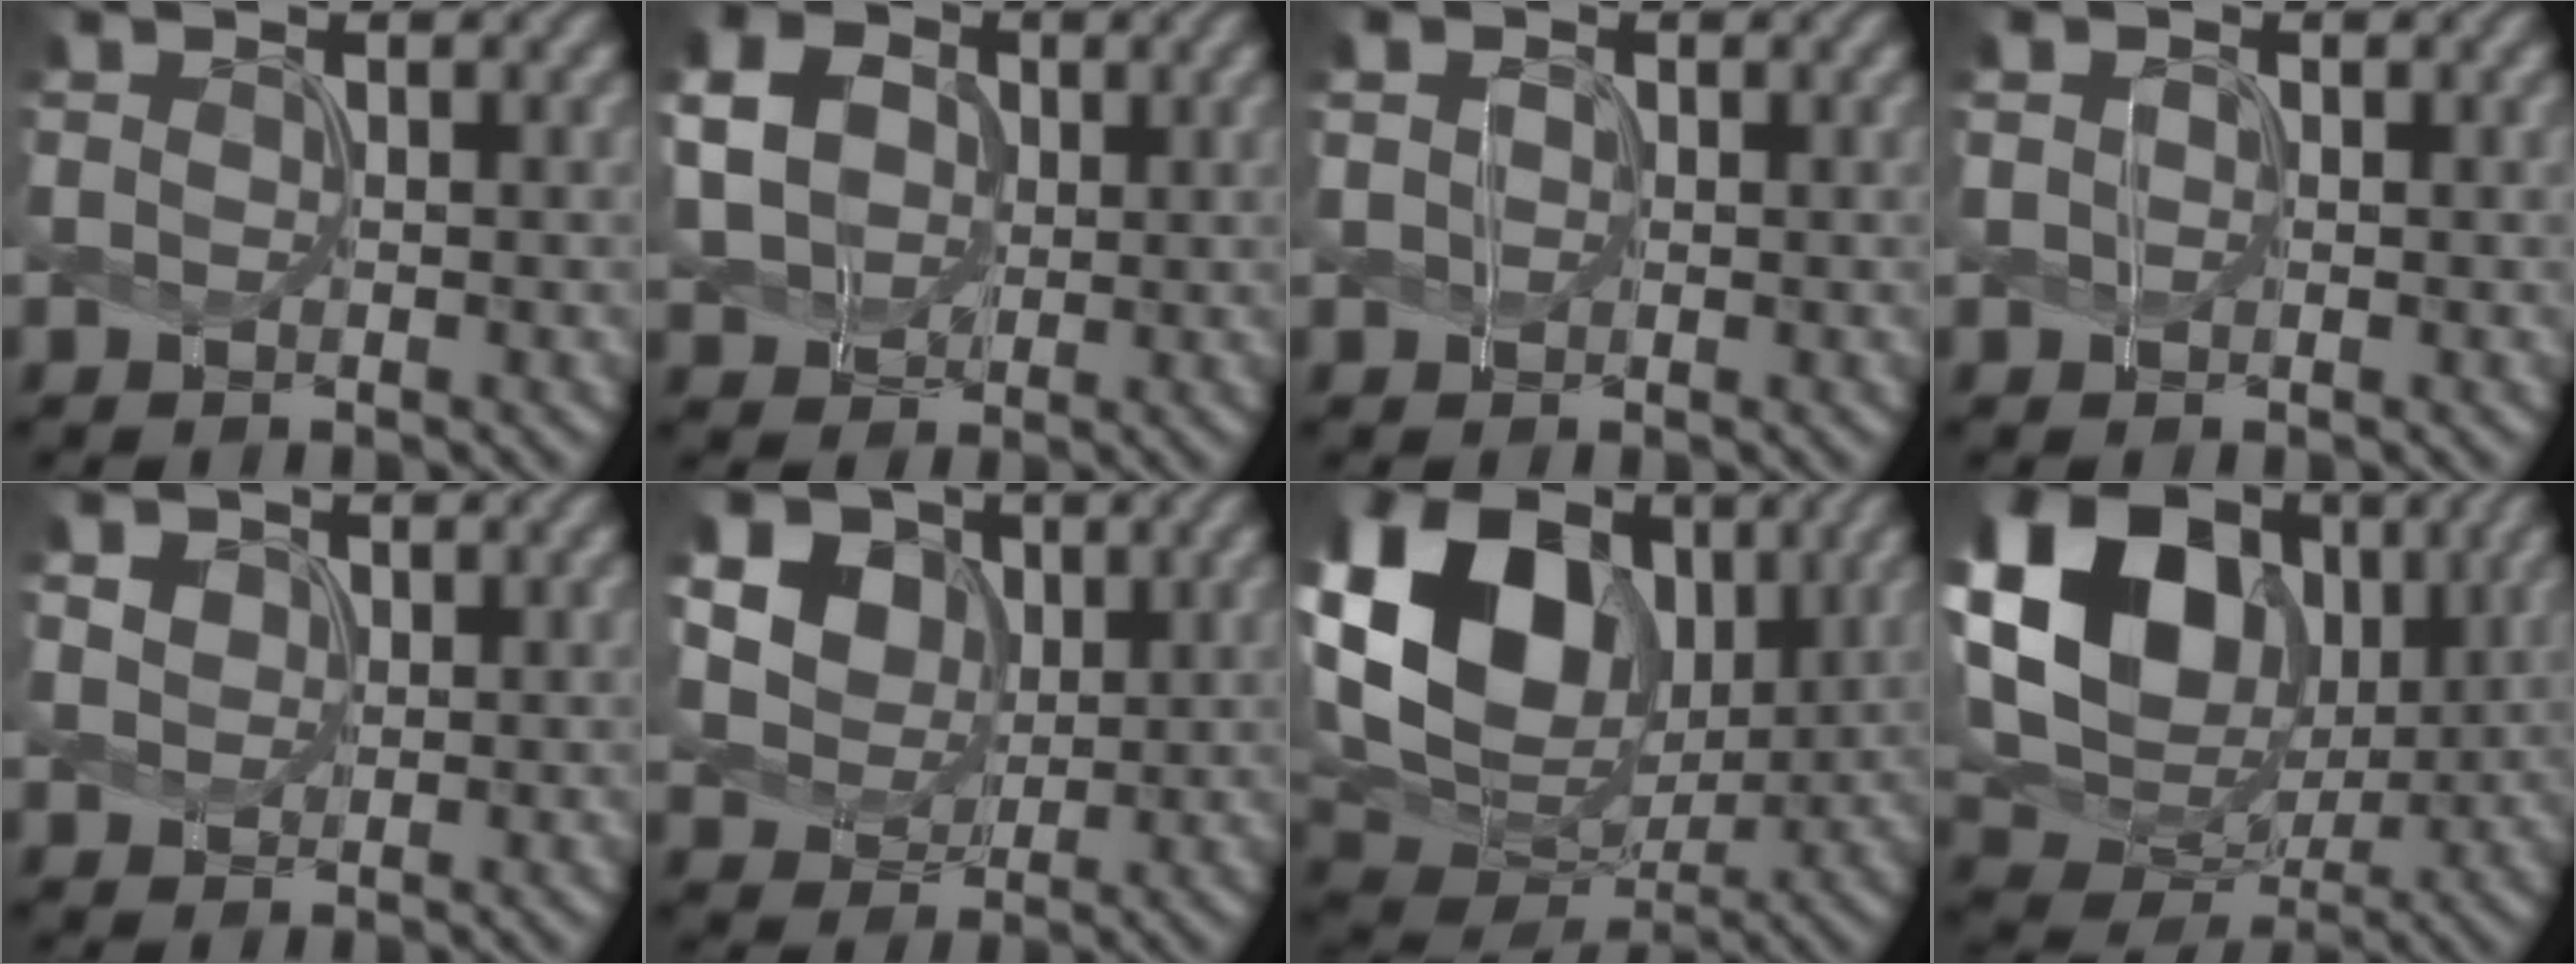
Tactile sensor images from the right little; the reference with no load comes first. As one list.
[{"total": 5.3, "force": [0.9, 4.6, 2.5], "torque": [-0.115, 0.010, 0.038]}, {"total": 0.8, "force": [-0.4, 0.0, -0.7], "torque": [-0.009, -0.001, 0.021]}, {"total": 1.0, "force": [-0.5, -0.3, -0.8], "torque": [-0.008, 0.000, 0.018]}, {"total": 0.7, "force": [0.0, 0.6, -0.4], "torque": [-0.019, -0.004, 0.030]}, {"total": 10.8, "force": [4.3, 8.6, 4.8], "torque": [-0.140, 0.026, 0.101]}, {"total": 13.7, "force": [3.3, 10.2, 8.6], "torque": [-0.199, 0.025, 0.081]}, {"total": 17.8, "force": [3.8, 13.9, 10.5], "torque": [-0.241, 0.042, 0.090]}]